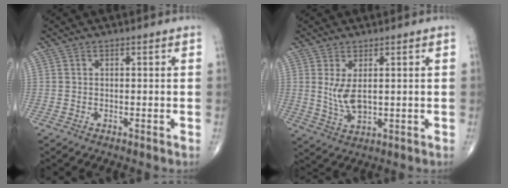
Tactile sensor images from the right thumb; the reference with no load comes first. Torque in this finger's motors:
{"motor_torque": [-0.97, 0.69, 0.37, 0.65, 0.03]}